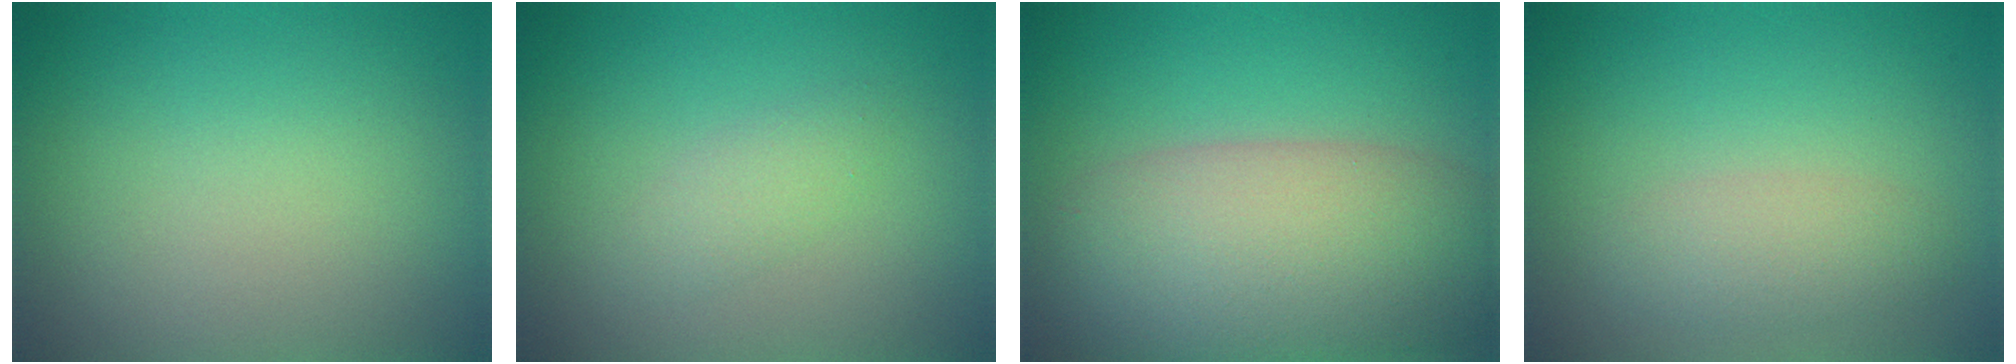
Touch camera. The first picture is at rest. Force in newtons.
{"total": 1.5, "press": 1.5, "slide": 0.1}
{"total": 9.6, "press": 9.6, "slide": 0.7}
{"total": 2.2, "press": 2.2, "slide": 0.1}